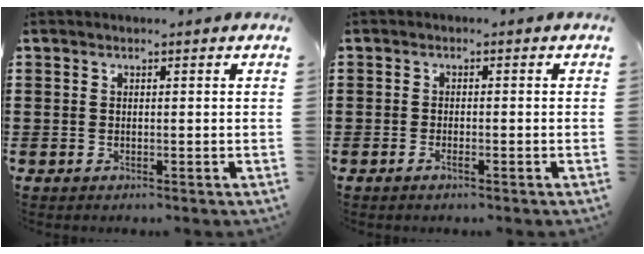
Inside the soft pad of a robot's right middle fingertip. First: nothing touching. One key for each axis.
{"total": 1.0, "fx": -0.6, "fy": 0.1, "fz": 0.8, "tx": -0.017, "ty": -0.005, "tz": -0.008}